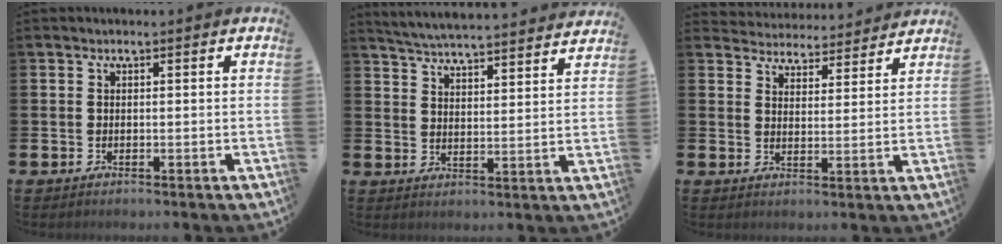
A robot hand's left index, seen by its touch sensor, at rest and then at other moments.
{"total": 5.4, "force": [5.4, 0.0, 0.5], "torque": [-0.033, -0.041, 0.094]}
{"total": 4.5, "force": [4.4, 0.8, -0.5], "torque": [-0.006, -0.037, 0.076]}